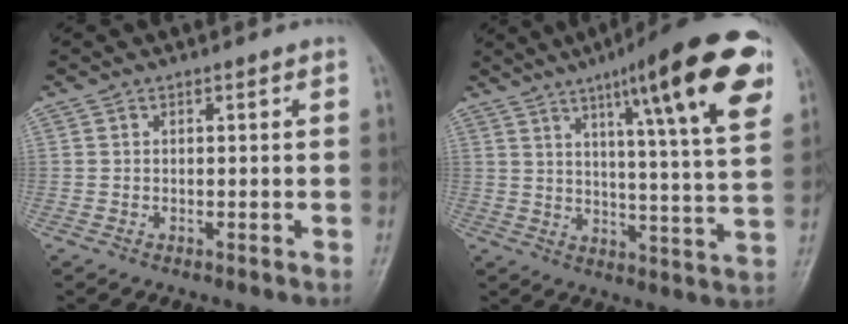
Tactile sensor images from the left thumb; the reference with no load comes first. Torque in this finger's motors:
{"motor_torque": [0.96, 0.80, 1.61, -1.19, 0.24]}